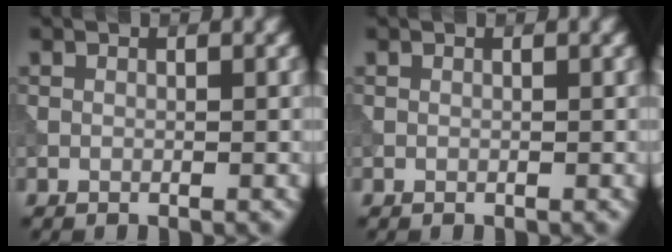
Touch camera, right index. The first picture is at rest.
{"total": 0.0}